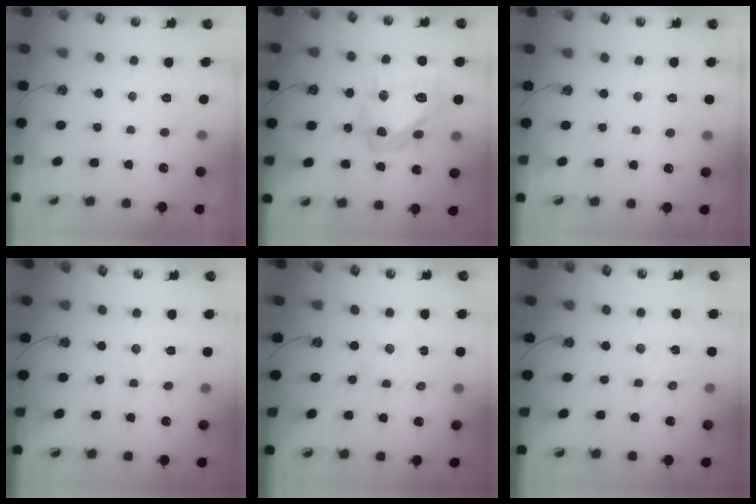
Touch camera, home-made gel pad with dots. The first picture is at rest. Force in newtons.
{"total": 19.8, "press": 19.7, "slide": 2.1}
{"total": 4.0, "press": 3.9, "slide": 0.5}
{"total": 1.8, "press": 1.7, "slide": 0.7}
{"total": 3.0, "press": 3.0, "slide": 0.3}
{"total": 2.5, "press": 2.4, "slide": 0.4}